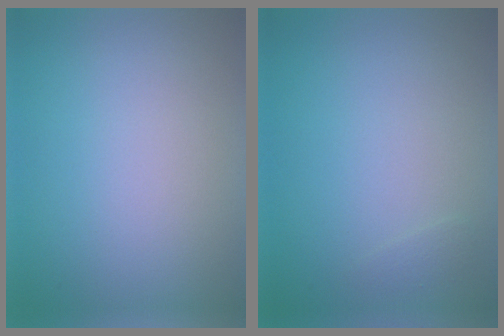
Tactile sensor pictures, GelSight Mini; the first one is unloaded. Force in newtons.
{"total": 0.5, "press": 0.5, "slide": 0.0}